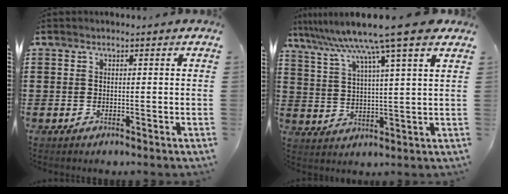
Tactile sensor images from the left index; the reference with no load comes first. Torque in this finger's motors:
{"motor_torque": [1.86, -0.28, 1.05, 0.21]}